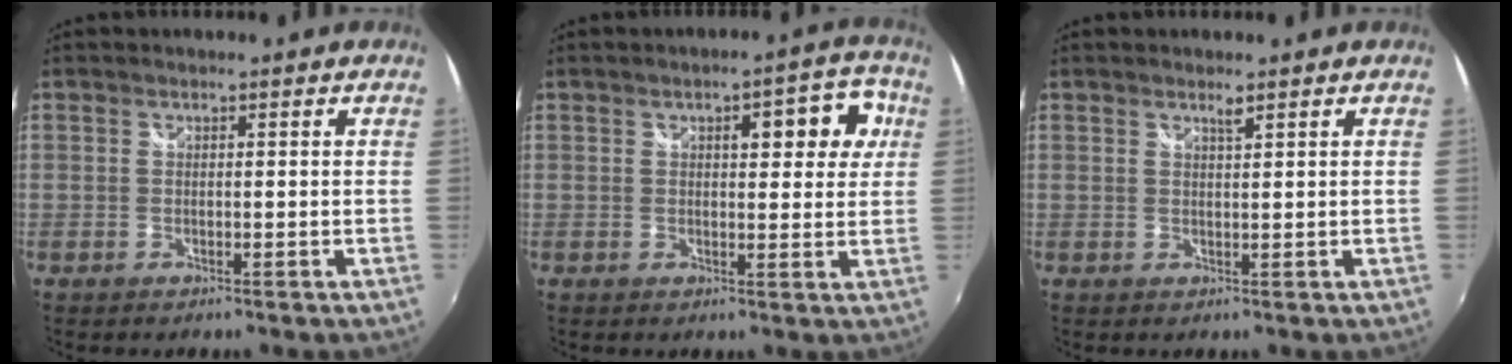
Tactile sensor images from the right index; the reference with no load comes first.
{"total": 8.3, "force": [2.8, 3.3, 7.1], "torque": [-0.093, 0.025, 0.039]}
{"total": 1.7, "force": [0.9, -0.7, 1.2], "torque": [-0.021, -0.005, 0.015]}